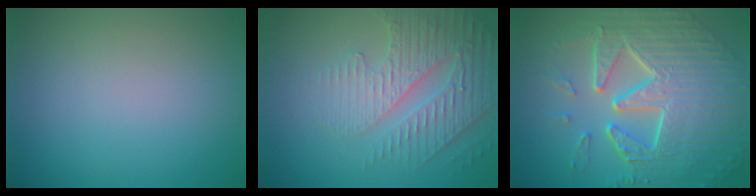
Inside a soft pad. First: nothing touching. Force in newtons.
{"total": 4.3, "press": 4.1, "slide": 1.4}
{"total": 10.3, "press": 7.0, "slide": 7.5}